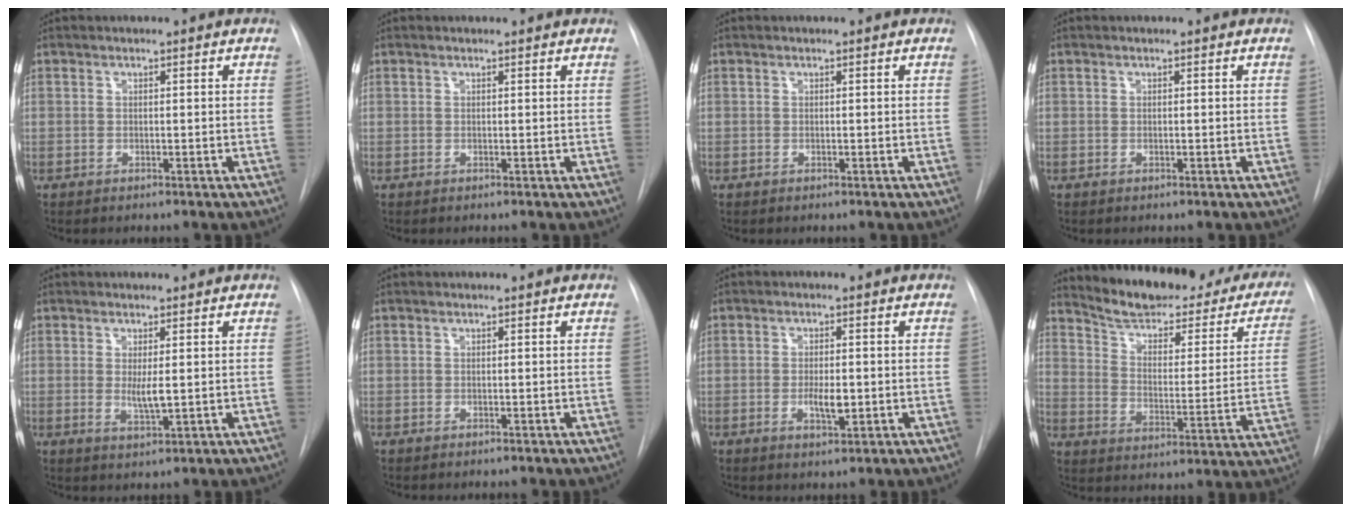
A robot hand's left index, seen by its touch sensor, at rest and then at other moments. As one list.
[{"total": 1.3, "force": [1.3, 0.1, 0.1], "torque": [-0.011, 0.010, 0.015]}, {"total": 0.0}, {"total": 0.0}, {"total": 2.8, "force": [0.3, 0.5, 2.7], "torque": [-0.054, -0.009, 0.011]}, {"total": 0.0}, {"total": 3.5, "force": [-0.6, 1.2, 3.2], "torque": [-0.057, -0.003, -0.007]}, {"total": 26.2, "force": [22.4, 7.1, 11.6], "torque": [-0.152, -0.039, 0.280]}]